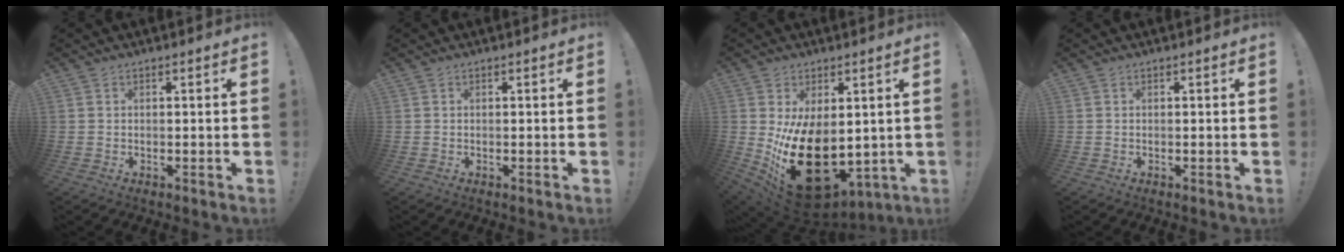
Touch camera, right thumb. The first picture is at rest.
{"total": 0.0}
{"total": 22.6, "force": [-3.0, 14.1, 17.4], "torque": [-0.315, 0.004, -0.024]}
{"total": 0.0}